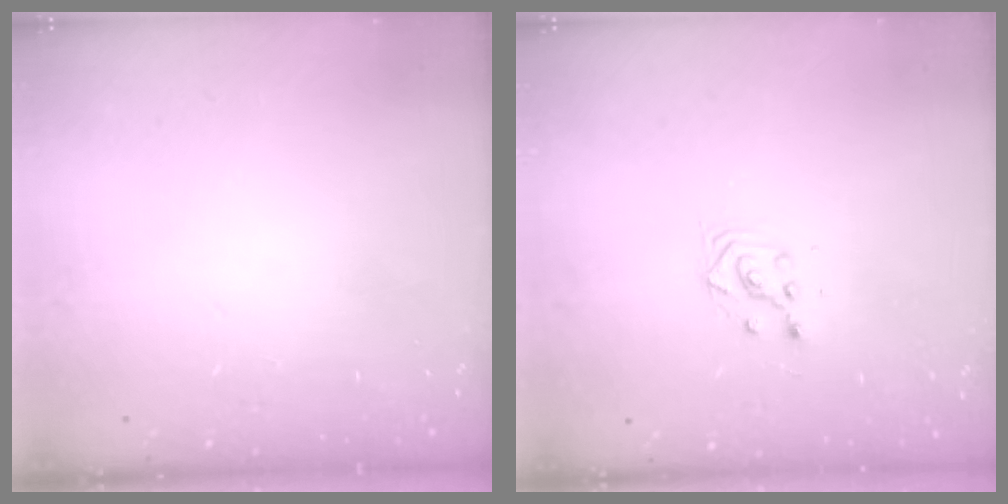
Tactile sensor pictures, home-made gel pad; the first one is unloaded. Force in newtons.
{"total": 2.8, "press": 2.8, "slide": 0.2}